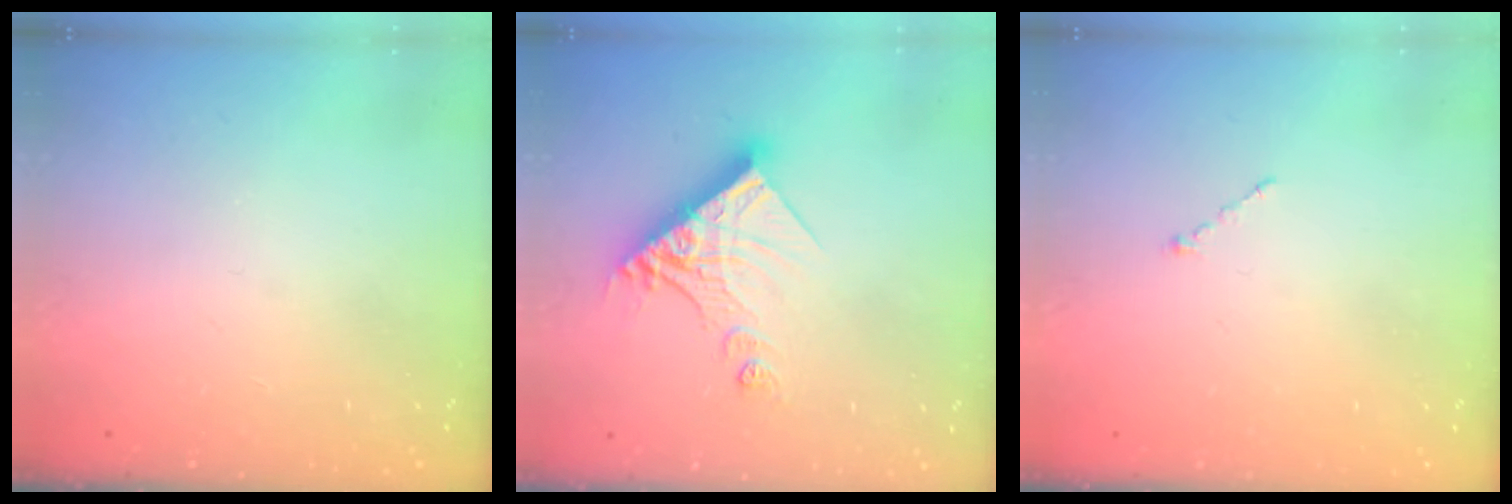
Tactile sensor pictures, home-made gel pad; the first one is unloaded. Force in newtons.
{"total": 14.6, "press": 14.5, "slide": 1.3}
{"total": 1.0, "press": 0.9, "slide": 0.3}